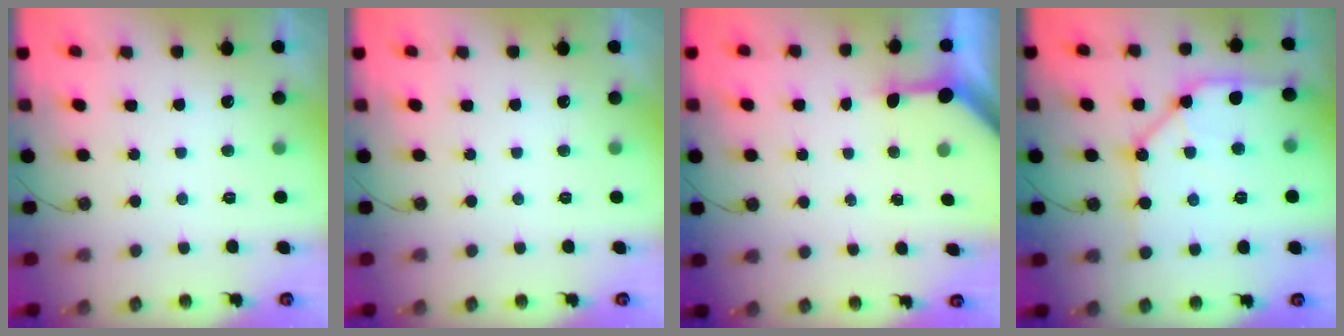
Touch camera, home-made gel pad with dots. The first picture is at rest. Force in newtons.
{"total": 0.0}
{"total": 3.3, "press": 3.3, "slide": 0.3}
{"total": 14.9, "press": 14.8, "slide": 1.1}